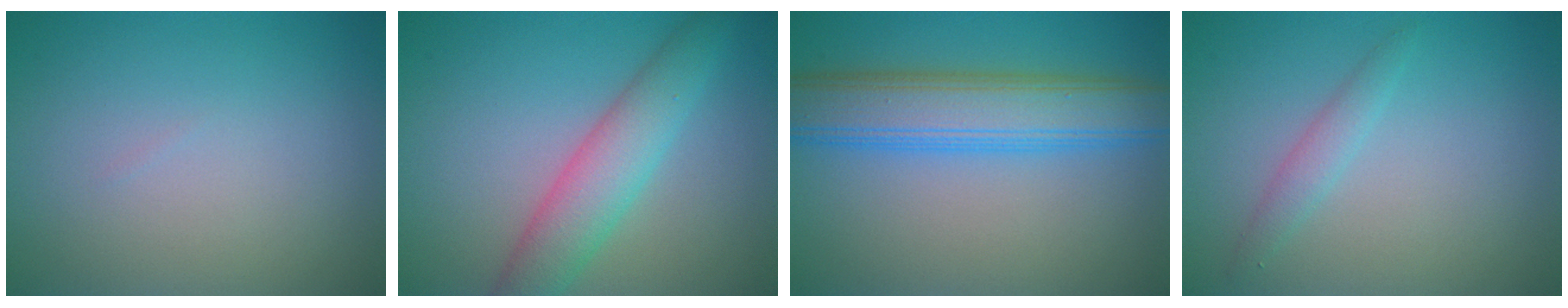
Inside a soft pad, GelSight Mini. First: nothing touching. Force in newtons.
{"total": 5.0, "press": 5.0, "slide": 0.1}
{"total": 8.1, "press": 8.1, "slide": 0.1}
{"total": 1.6, "press": 1.6, "slide": 0.1}